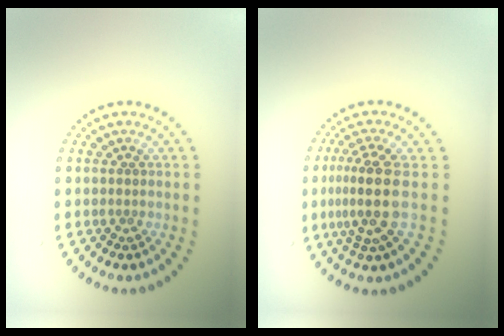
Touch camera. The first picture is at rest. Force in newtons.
{"total": 3.8, "press": 3.1, "slide": 2.2}